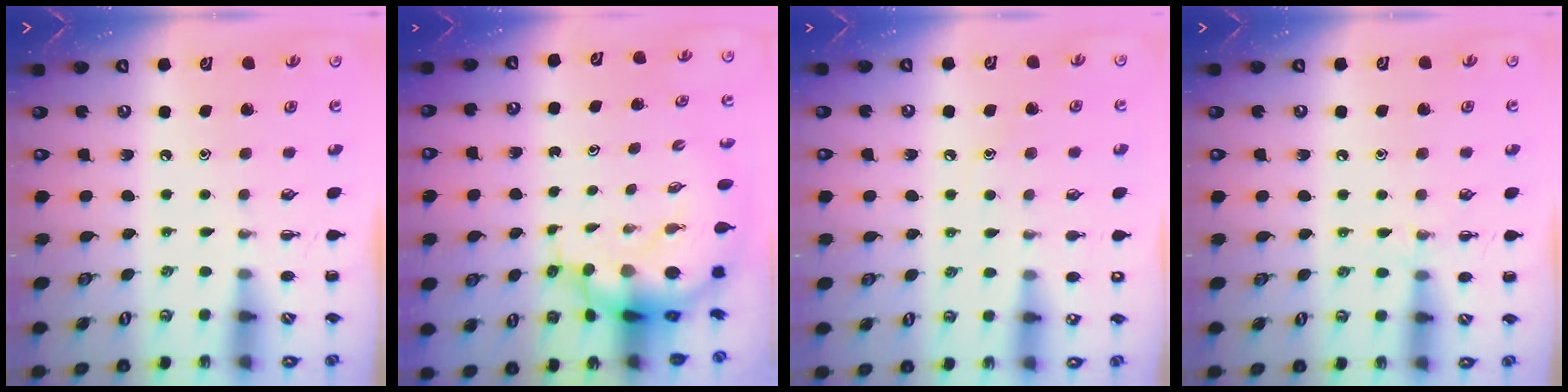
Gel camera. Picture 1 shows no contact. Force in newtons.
{"total": 8.6, "press": 8.3, "slide": 2.4}
{"total": 7.7, "press": 7.5, "slide": 1.7}
{"total": 6.1, "press": 5.8, "slide": 1.9}